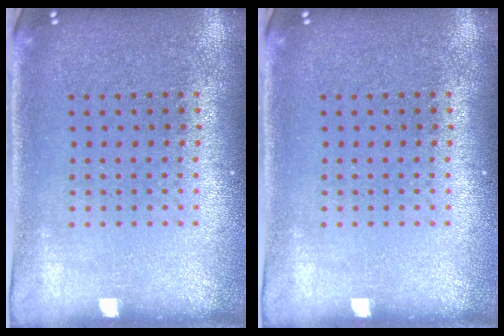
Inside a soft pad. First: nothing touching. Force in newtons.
{"total": 0.0}